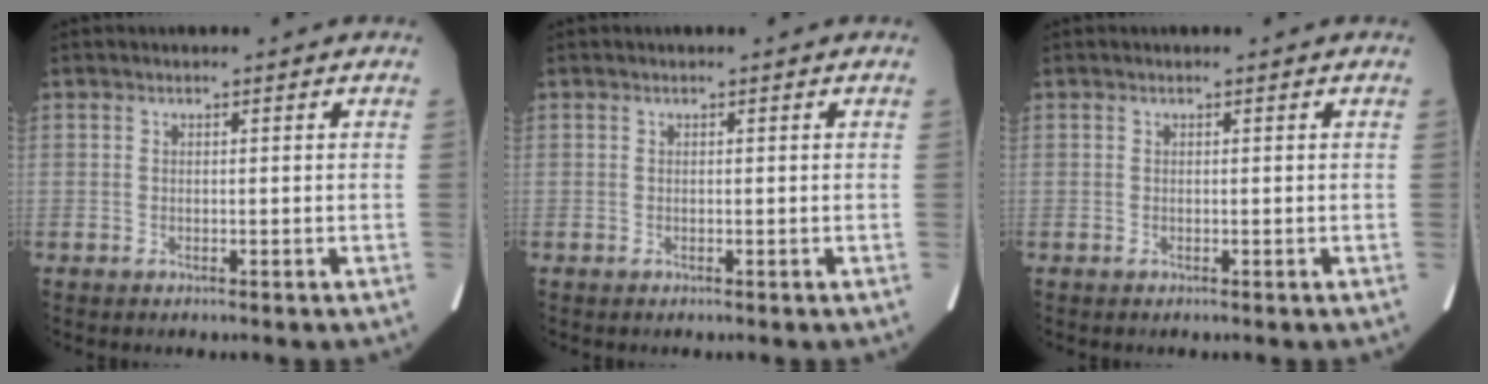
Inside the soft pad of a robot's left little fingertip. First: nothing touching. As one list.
[{"total": 0.0}, {"total": 0.0}]